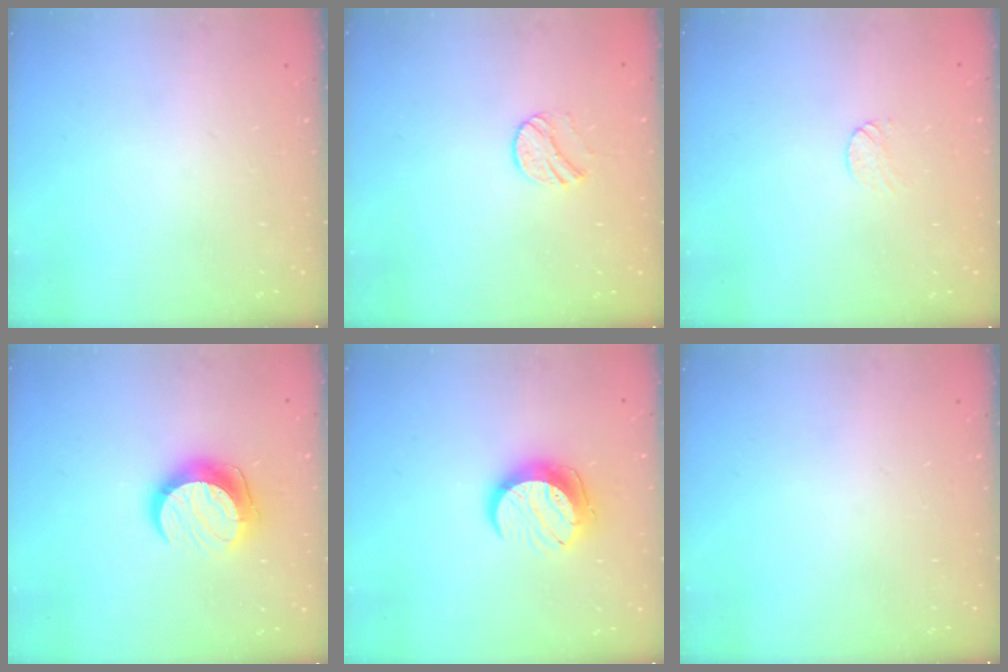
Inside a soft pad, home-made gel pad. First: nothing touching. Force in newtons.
{"total": 7.0, "press": 7.0, "slide": 0.6}
{"total": 4.5, "press": 4.5, "slide": 0.4}
{"total": 11.9, "press": 11.9, "slide": 0.7}
{"total": 11.3, "press": 11.2, "slide": 0.7}
{"total": 0.0}